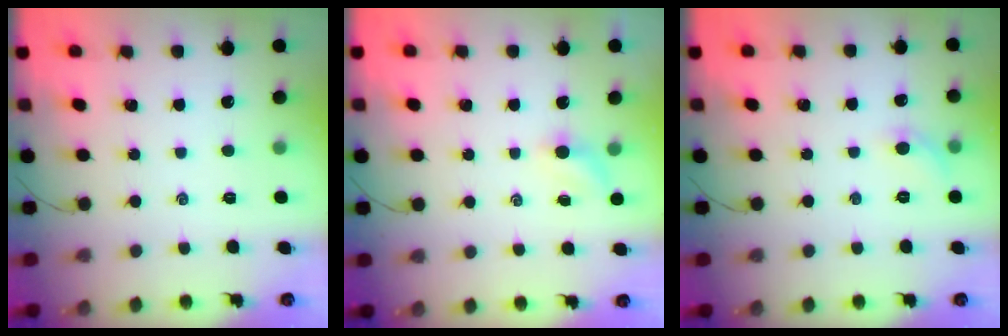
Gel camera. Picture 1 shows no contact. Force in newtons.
{"total": 2.4, "press": 2.3, "slide": 0.7}
{"total": 5.4, "press": 5.0, "slide": 2.0}